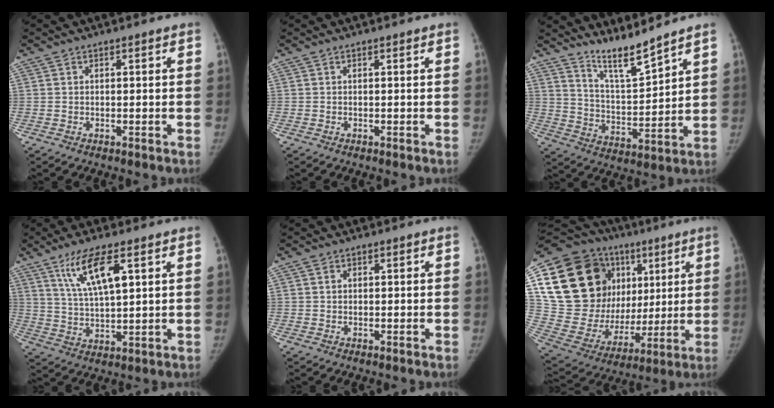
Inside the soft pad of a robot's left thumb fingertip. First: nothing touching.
{"total": 0.0}
{"total": 8.6, "force": [7.7, 0.2, 3.8], "torque": [-0.067, -0.072, 0.152]}
{"total": 10.4, "force": [4.9, 2.9, 8.7], "torque": [-0.162, -0.018, 0.101]}
{"total": 1.6, "force": [0.4, 1.3, 0.7], "torque": [-0.005, 0.001, 0.004]}
{"total": 32.2, "force": [9.9, 21.5, 21.7], "torque": [-0.353, 0.039, 0.185]}